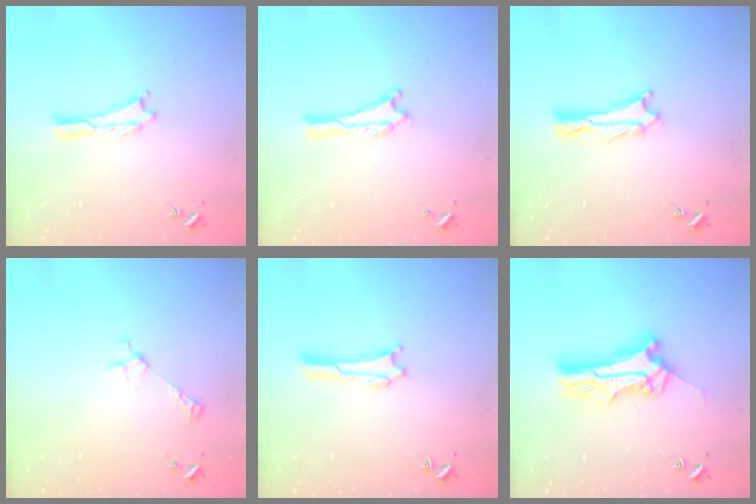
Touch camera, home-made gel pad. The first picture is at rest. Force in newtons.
{"total": 0.0}
{"total": 0.9, "press": 0.9, "slide": 0.2}
{"total": 2.9, "press": 2.9, "slide": 0.2}
{"total": 0.0}
{"total": 10.9, "press": 10.9, "slide": 0.8}